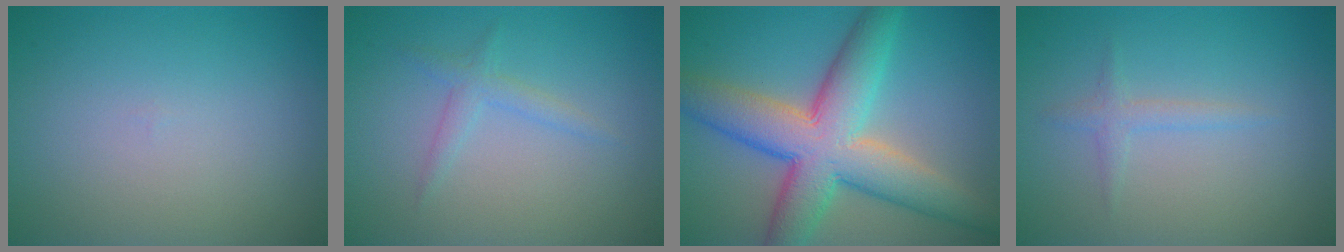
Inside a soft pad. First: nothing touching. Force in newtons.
{"total": 1.6, "press": 1.6, "slide": 0.1}
{"total": 9.9, "press": 9.9, "slide": 0.5}
{"total": 1.3, "press": 1.2, "slide": 0.0}